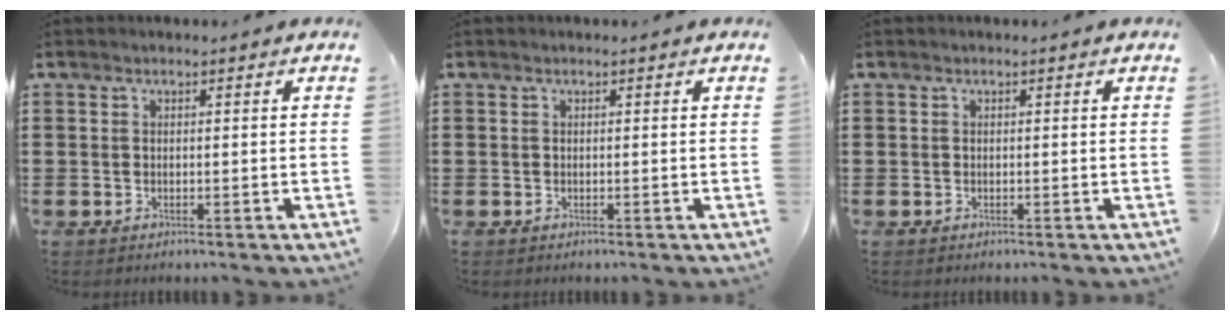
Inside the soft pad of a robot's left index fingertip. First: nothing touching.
{"total": 0.0}
{"total": 0.0}